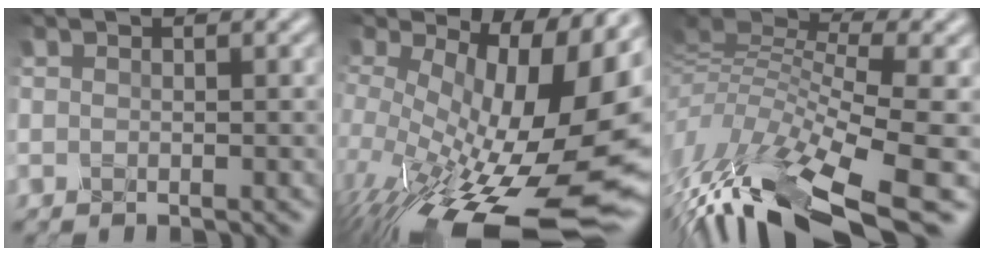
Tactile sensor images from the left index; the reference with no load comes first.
{"total": 18.6, "force": [-1.5, 8.3, 16.5], "torque": [-0.242, -0.043, -0.009]}
{"total": 10.2, "force": [-4.4, 3.7, 8.4], "torque": [-0.189, 0.010, -0.068]}